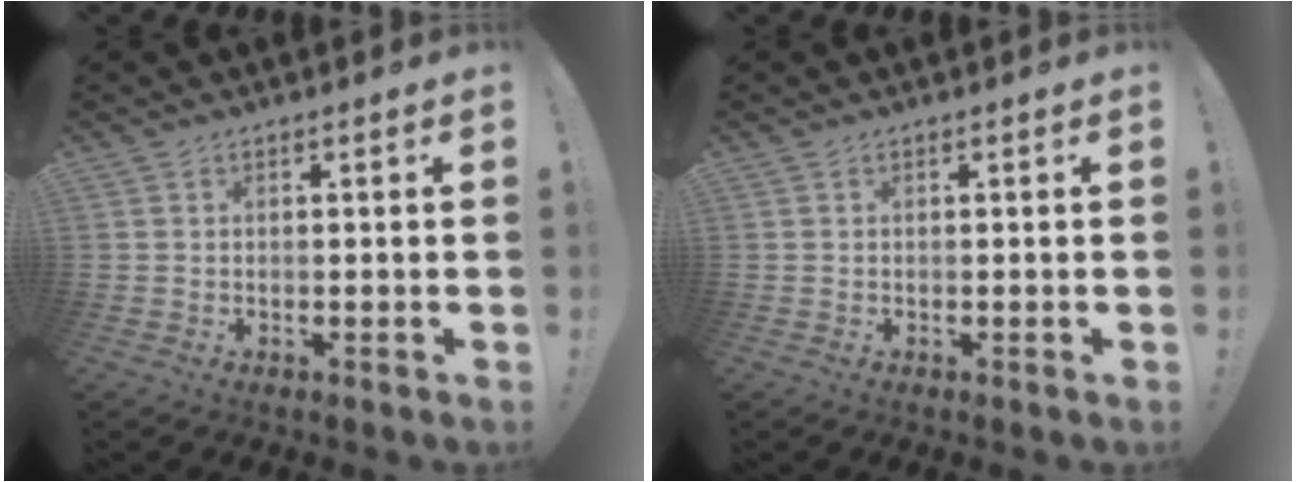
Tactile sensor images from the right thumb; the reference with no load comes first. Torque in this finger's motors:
{"motor_torque": [0.00, 0.00, 0.00, 0.00, 0.00]}